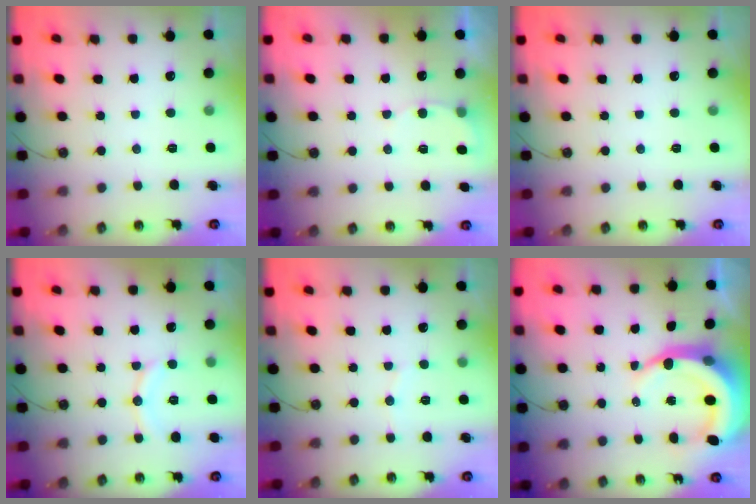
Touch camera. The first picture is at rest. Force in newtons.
{"total": 5.0, "press": 4.7, "slide": 1.4}
{"total": 0.0}
{"total": 9.6, "press": 9.5, "slide": 1.0}
{"total": 4.0, "press": 4.0, "slide": 0.4}
{"total": 9.1, "press": 9.0, "slide": 1.2}